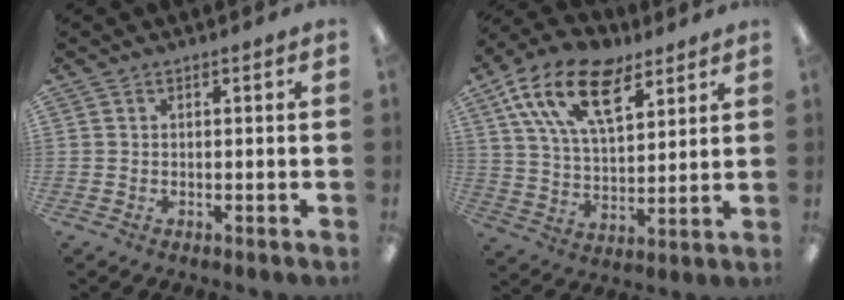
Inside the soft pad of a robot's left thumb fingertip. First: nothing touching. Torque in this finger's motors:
{"motor_torque": [0.90, 0.93, 1.38, -1.39, 0.43]}